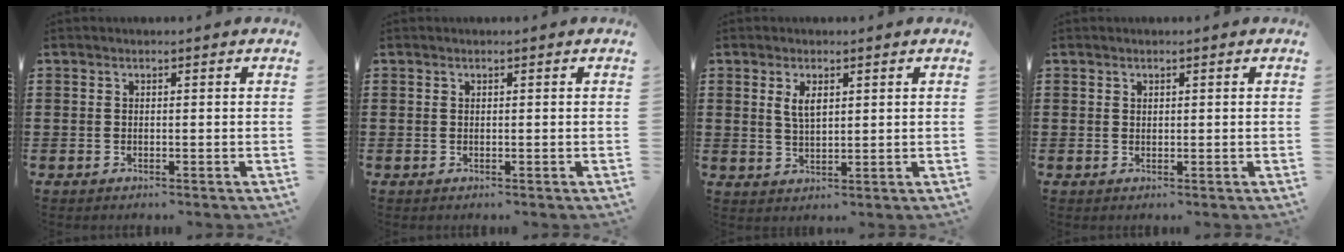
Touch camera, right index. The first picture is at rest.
{"total": 0.0}
{"total": 3.0, "force": [1.4, 1.6, 2.1], "torque": [-0.046, 0.006, 0.025]}
{"total": 0.6, "force": [0.4, 0.4, 0.0], "torque": [-0.001, 0.001, 0.009]}